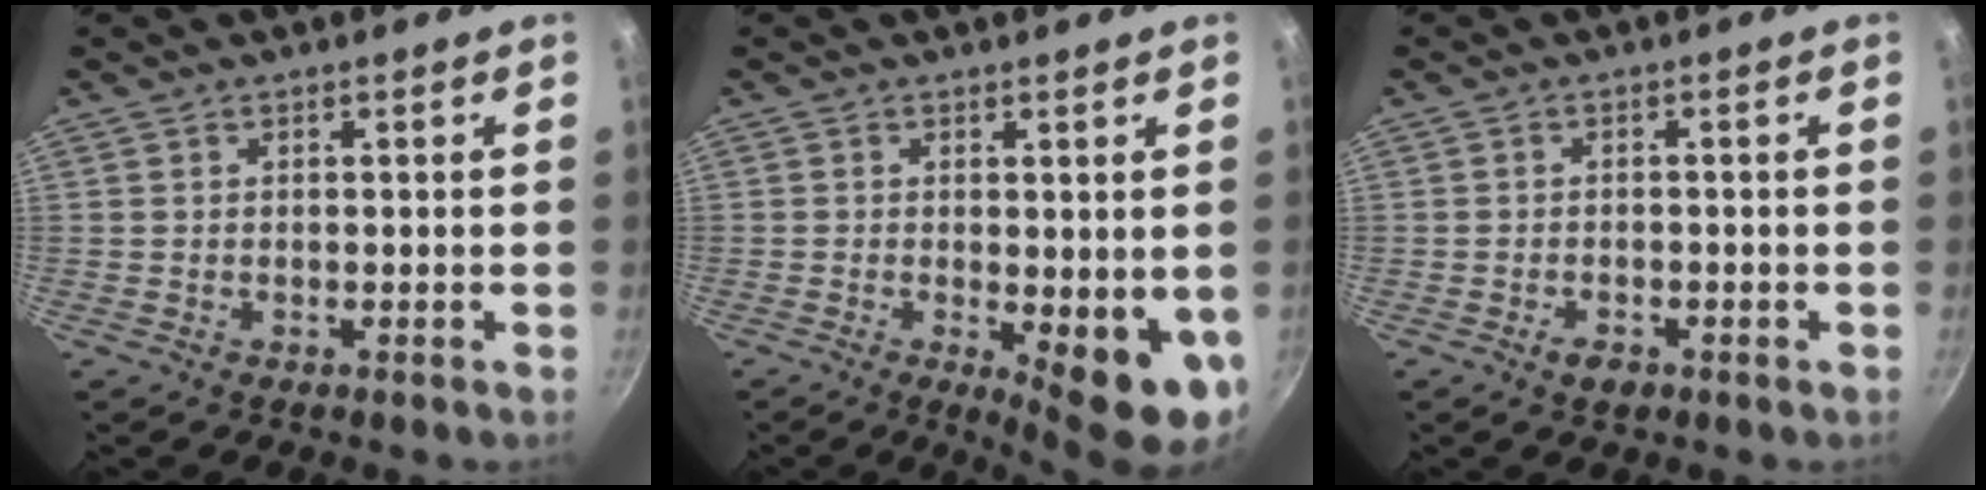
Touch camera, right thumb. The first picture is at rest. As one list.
[{"total": 9.9, "force": [-1.3, 3.2, 9.3], "torque": [-0.103, -0.014, -0.008]}, {"total": 2.6, "force": [-1.5, 1.4, 1.6], "torque": [-0.029, 0.012, -0.024]}]